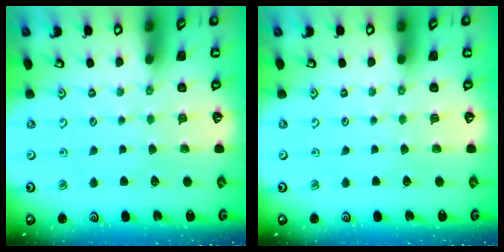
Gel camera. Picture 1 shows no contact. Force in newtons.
{"total": 0.0}